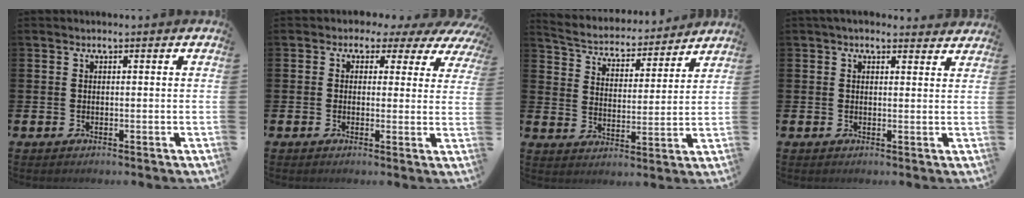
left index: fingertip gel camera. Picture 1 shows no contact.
{"total": 1.8, "force": [0.5, 1.7, 0.6], "torque": [-0.017, -0.007, -0.001]}
{"total": 4.8, "force": [4.6, 1.3, 0.5], "torque": [-0.038, -0.043, 0.074]}
{"total": 2.4, "force": [2.3, 0.6, 0.5], "torque": [-0.001, -0.012, 0.039]}